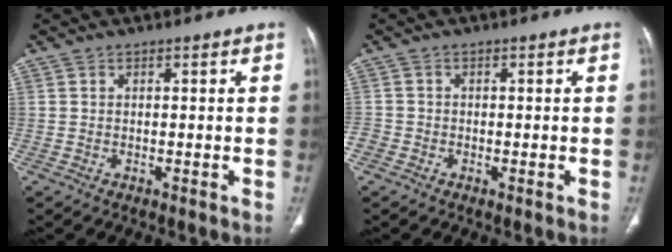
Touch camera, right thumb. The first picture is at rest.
{"total": 2.4, "force": [-1.1, 1.9, 1.0], "torque": [-0.020, 0.005, -0.026]}